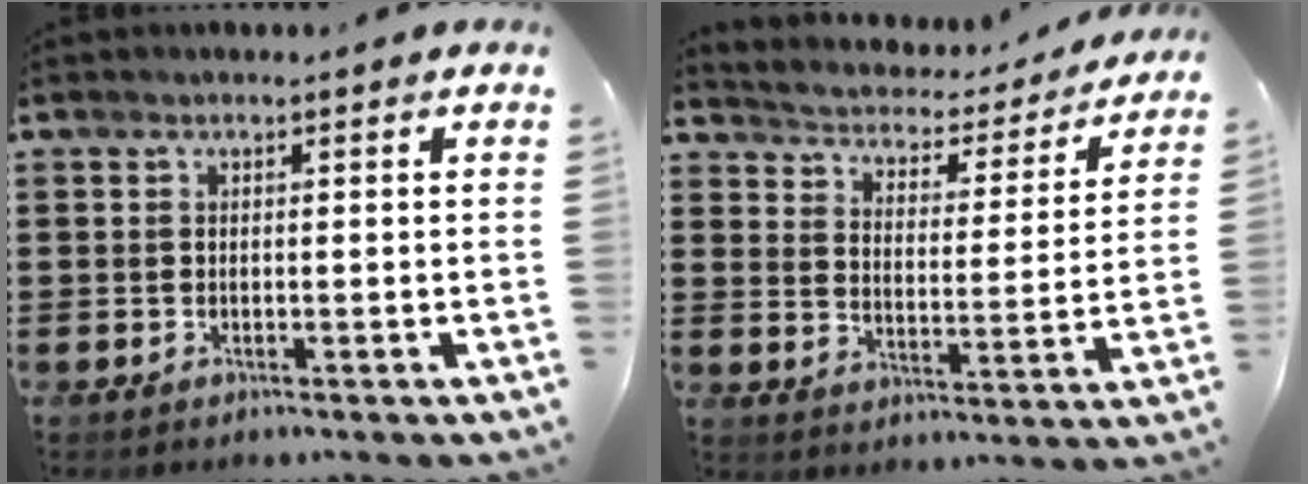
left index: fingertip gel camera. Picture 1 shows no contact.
{"total": 2.5, "force": [2.5, 0.5, -0.1], "torque": [-0.021, -0.029, 0.031]}